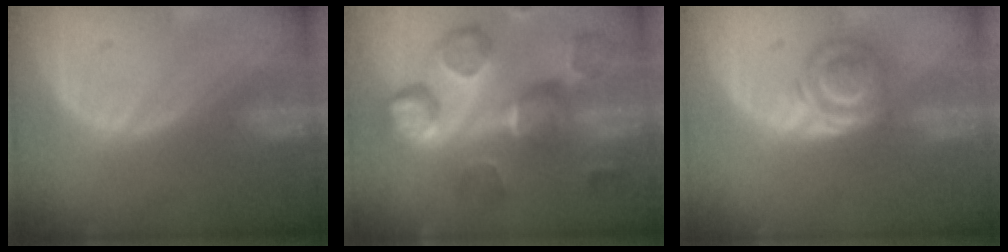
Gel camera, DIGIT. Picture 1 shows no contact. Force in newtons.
{"total": 12.5, "press": 11.1, "slide": 5.7}
{"total": 5.9, "press": 5.5, "slide": 2.2}